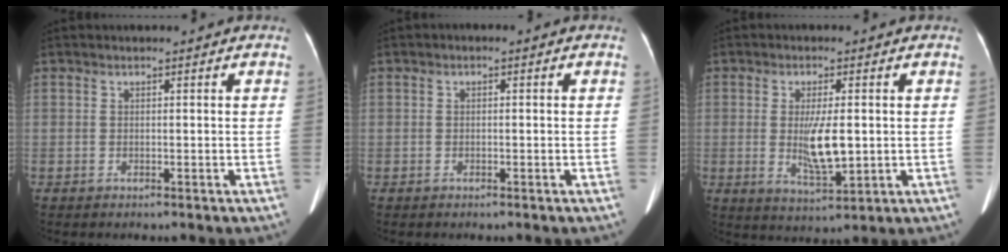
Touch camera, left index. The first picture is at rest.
{"total": 0.5, "force": [-0.3, 0.3, 0.3], "torque": [-0.004, 0.003, -0.008]}
{"total": 6.6, "force": [-0.1, 1.6, 6.4], "torque": [-0.120, -0.015, 0.003]}